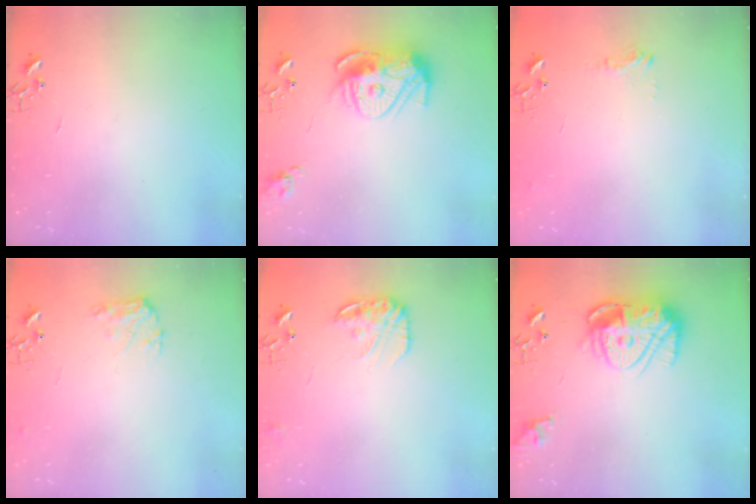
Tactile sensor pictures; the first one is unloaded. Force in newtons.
{"total": 13.5, "press": 13.4, "slide": 1.1}
{"total": 8.2, "press": 8.2, "slide": 0.9}
{"total": 7.9, "press": 7.9, "slide": 0.1}
{"total": 12.1, "press": 12.1, "slide": 0.5}
{"total": 15.8, "press": 15.7, "slide": 1.4}